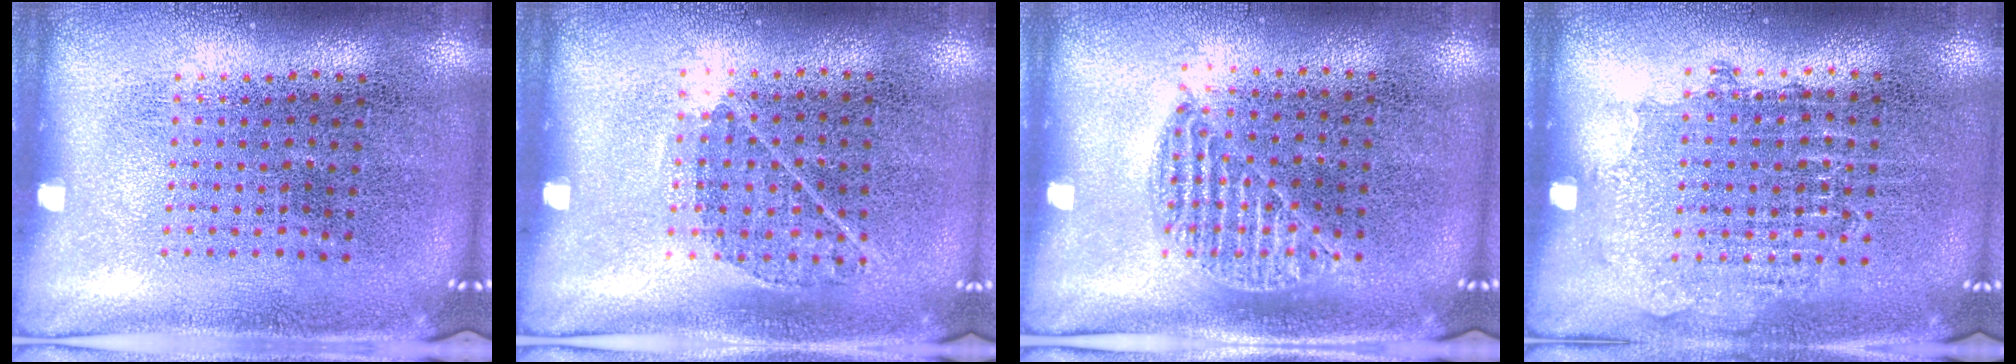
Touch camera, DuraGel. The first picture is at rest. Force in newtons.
{"total": 0.8, "press": 0.6, "slide": 0.5}
{"total": 1.0, "press": 0.8, "slide": 0.5}
{"total": 0.8, "press": 0.8, "slide": 0.2}